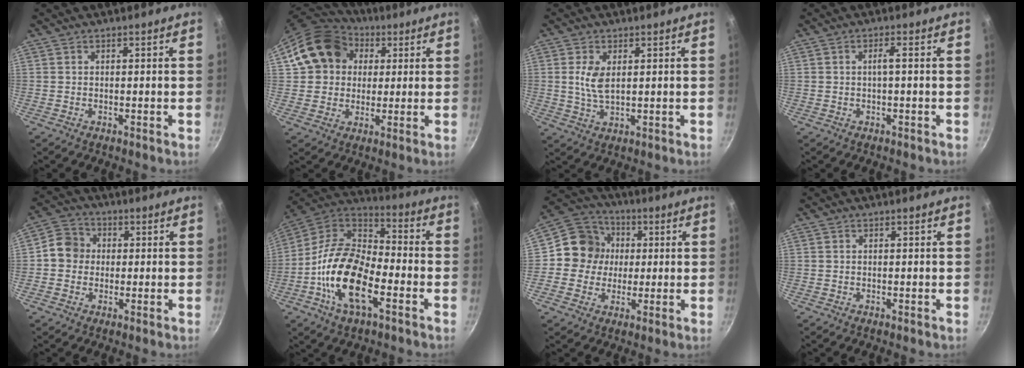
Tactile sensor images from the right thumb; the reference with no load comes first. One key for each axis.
{"total": 15.4, "fx": 4.1, "fy": 12.9, "fz": 7.2, "tx": -0.105, "ty": 0.023, "tz": 0.062}
{"total": 5.0, "fx": 1.1, "fy": 2.7, "fz": 4.1, "tx": -0.081, "ty": -0.009, "tz": 0.024}
{"total": 1.7, "fx": -0.1, "fy": 0.2, "fz": 1.7, "tx": -0.033, "ty": 0.007, "tz": -0.002}
{"total": 6.7, "fx": 0.1, "fy": 6.1, "fz": 2.7, "tx": -0.016, "ty": 0.013, "tz": -0.019}
{"total": 19.4, "fx": -6.5, "fy": 9.8, "fz": 15.4, "tx": -0.277, "ty": 0.037, "tz": -0.142}
{"total": 10.6, "fx": 0.7, "fy": 10.1, "fz": 3.3, "tx": -0.016, "ty": 0.020, "tz": -0.011}
{"total": 0.0}